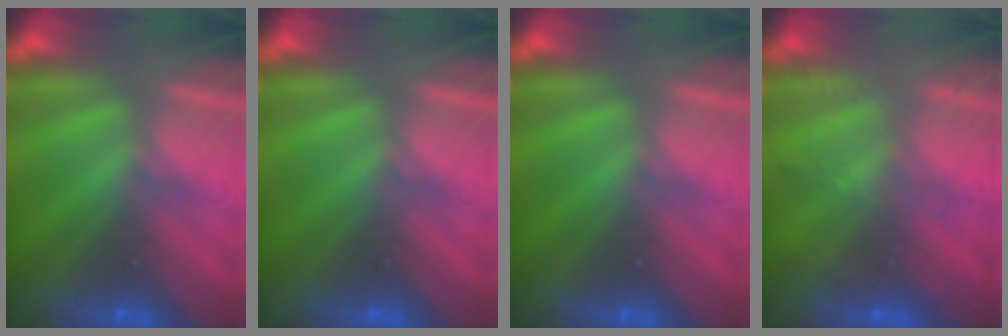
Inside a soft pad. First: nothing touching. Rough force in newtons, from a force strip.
{"total": 0.0}
{"total": 0.0}
{"total": 2.1}